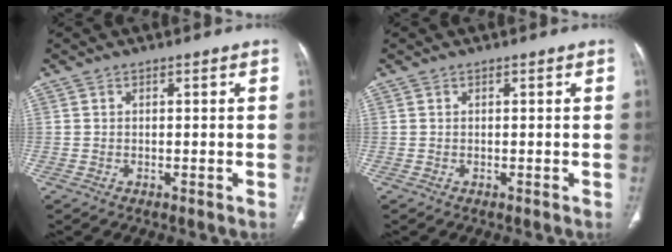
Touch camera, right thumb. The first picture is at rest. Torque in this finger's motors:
{"motor_torque": [0.02, 0.02, 0.12, -0.09, 0.00]}